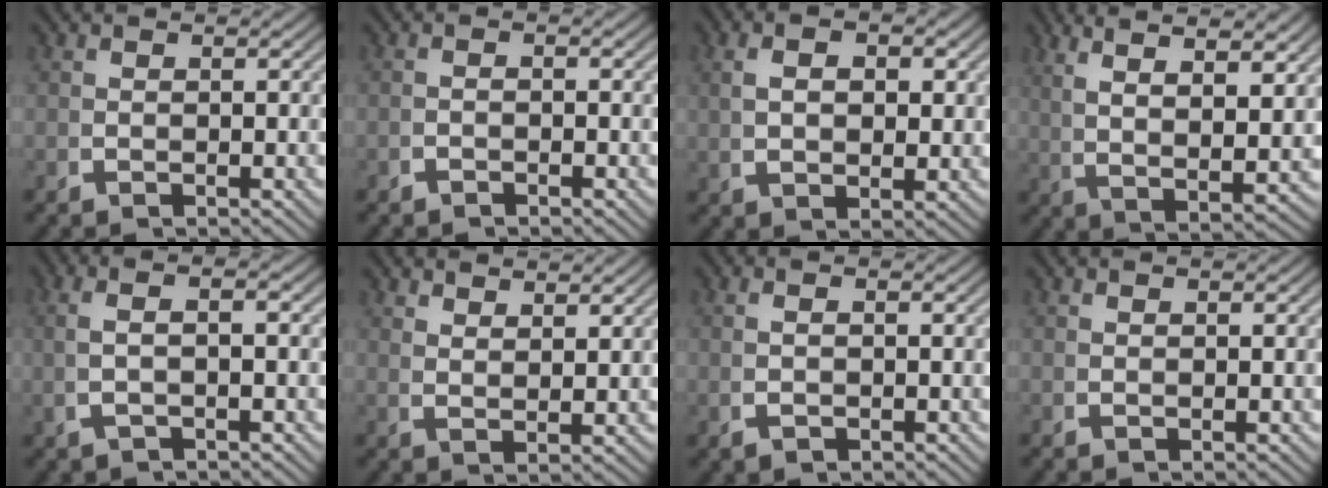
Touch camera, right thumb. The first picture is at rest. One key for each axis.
{"total": 0.9, "fx": -0.8, "fy": -0.1, "fz": 0.1, "tx": 0.005, "ty": 0.004, "tz": -0.019}
{"total": 3.1, "fx": 1.0, "fy": 1.5, "fz": 2.5, "tx": -0.042, "ty": 0.001, "tz": 0.027}
{"total": 8.5, "fx": 3.8, "fy": 3.3, "fz": 6.8, "tx": -0.117, "ty": 0.013, "tz": 0.063}
{"total": 2.7, "fx": 0.2, "fy": 0.5, "fz": 2.6, "tx": -0.055, "ty": 0.011, "tz": 0.007}
{"total": 2.6, "fx": 2.5, "fy": -0.3, "fz": 0.8, "tx": -0.007, "ty": 0.004, "tz": 0.050}
{"total": 1.0, "fx": -0.1, "fy": 0.2, "fz": 0.9, "tx": -0.016, "ty": 0.004, "tz": 0.003}
{"total": 0.5, "fx": 0.5, "fy": -0.2, "fz": 0.1, "tx": 0.000, "ty": 0.001, "tz": 0.012}